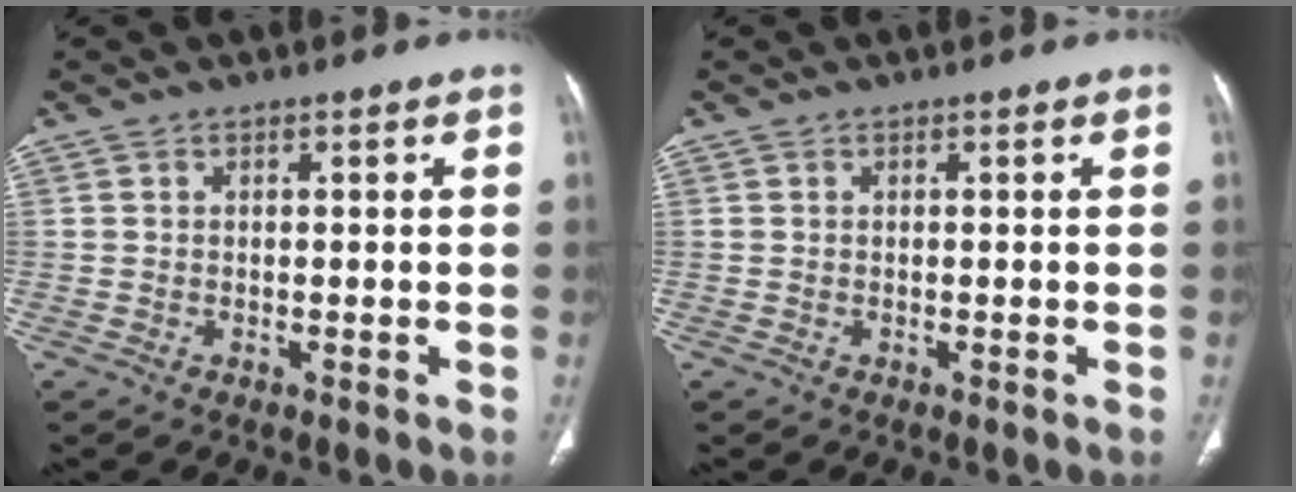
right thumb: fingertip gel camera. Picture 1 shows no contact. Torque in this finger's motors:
{"motor_torque": [0.10, -0.11, 0.19, -0.04, 0.02]}